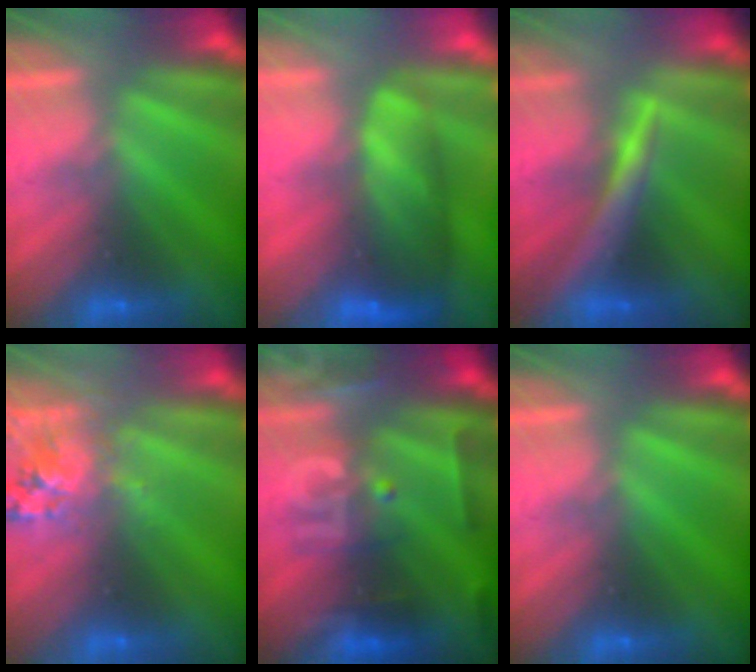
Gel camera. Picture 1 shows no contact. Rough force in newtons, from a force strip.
{"total": 10.9}
{"total": 4.9}
{"total": 2.8}
{"total": 2.8}
{"total": 0.0}